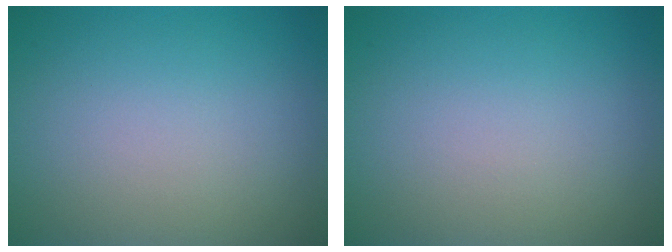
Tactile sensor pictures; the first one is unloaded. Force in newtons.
{"total": 0.0}